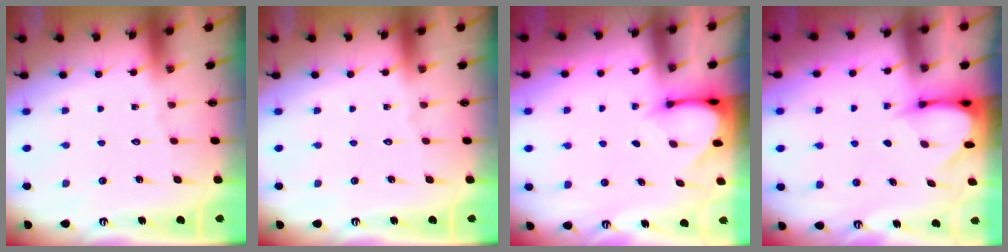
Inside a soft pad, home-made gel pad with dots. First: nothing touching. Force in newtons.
{"total": 0.0}
{"total": 3.2, "press": 3.2, "slide": 0.3}
{"total": 3.8, "press": 3.8, "slide": 0.3}